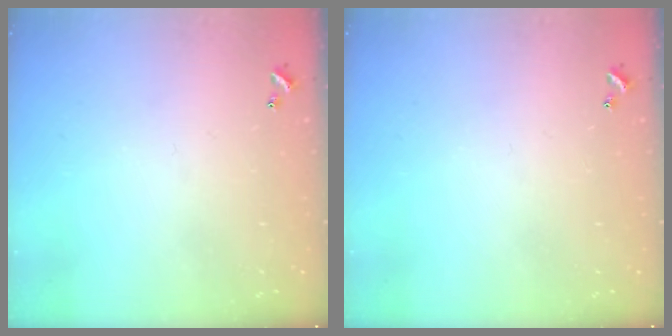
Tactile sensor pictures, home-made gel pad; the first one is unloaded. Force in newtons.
{"total": 0.0}